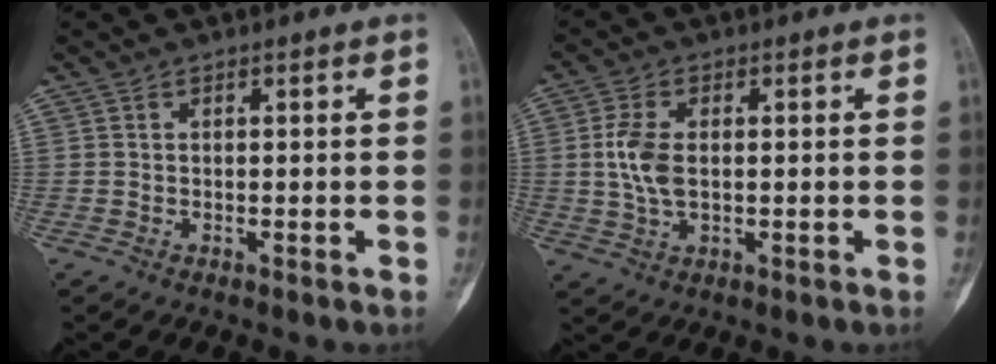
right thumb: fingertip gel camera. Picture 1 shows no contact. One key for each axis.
{"total": 6.4, "fx": 0.1, "fy": 3.5, "fz": 5.4, "tx": -0.120, "ty": 0.003, "tz": 0.002}